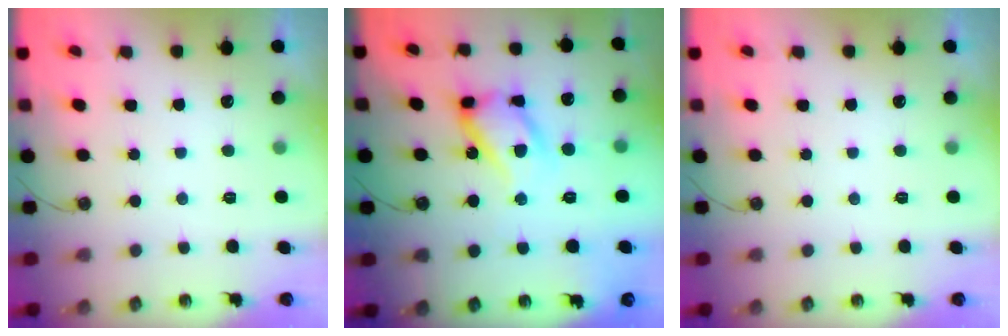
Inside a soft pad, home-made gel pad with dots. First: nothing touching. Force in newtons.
{"total": 16.3, "press": 16.3, "slide": 1.2}
{"total": 0.0}